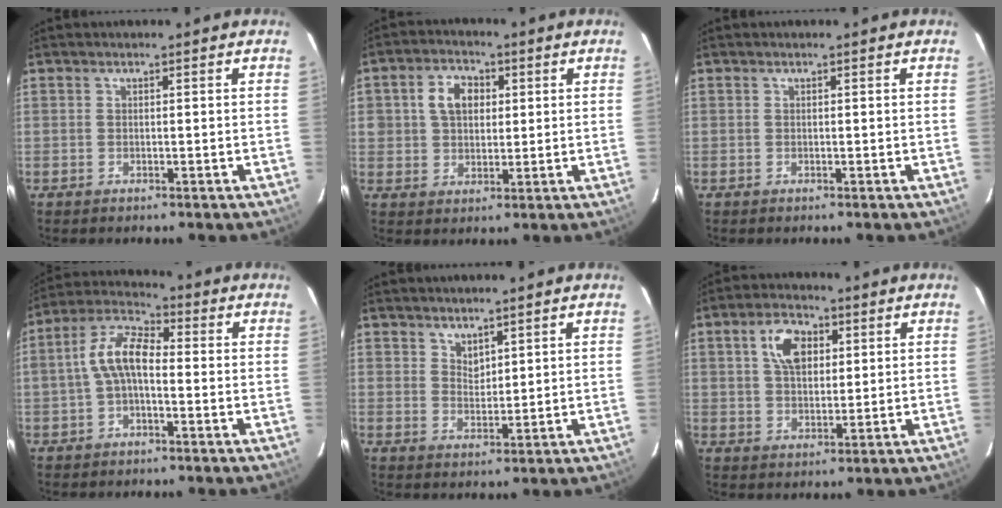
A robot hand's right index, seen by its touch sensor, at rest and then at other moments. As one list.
[{"total": 6.3, "force": [1.5, 4.9, 3.6], "torque": [-0.065, 0.020, 0.029]}, {"total": 0.0}, {"total": 7.6, "force": [-1.1, 3.7, 6.5], "torque": [-0.140, 0.024, -0.025]}, {"total": 2.8, "force": [2.4, 1.3, 0.8], "torque": [-0.009, 0.001, 0.044]}, {"total": 7.4, "force": [2.6, 4.5, 5.3], "torque": [-0.093, 0.021, 0.048]}]